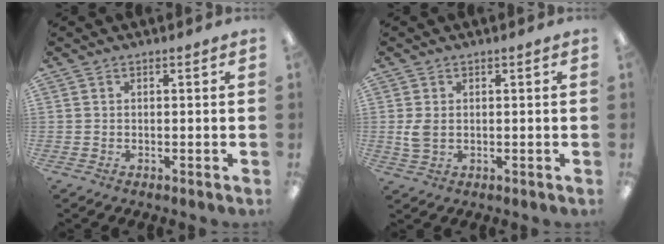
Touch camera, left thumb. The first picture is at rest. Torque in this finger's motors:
{"motor_torque": [-0.03, 0.06, -0.05, -0.13, 0.05]}